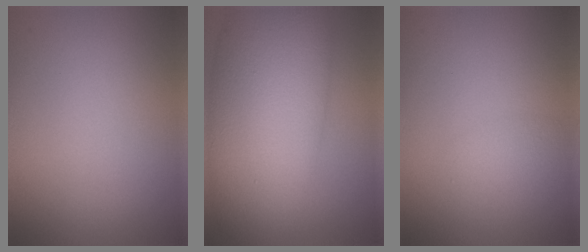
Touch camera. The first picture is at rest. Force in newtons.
{"total": 13.4, "press": 13.4, "slide": 0.2}
{"total": 1.2, "press": 1.2, "slide": 0.1}